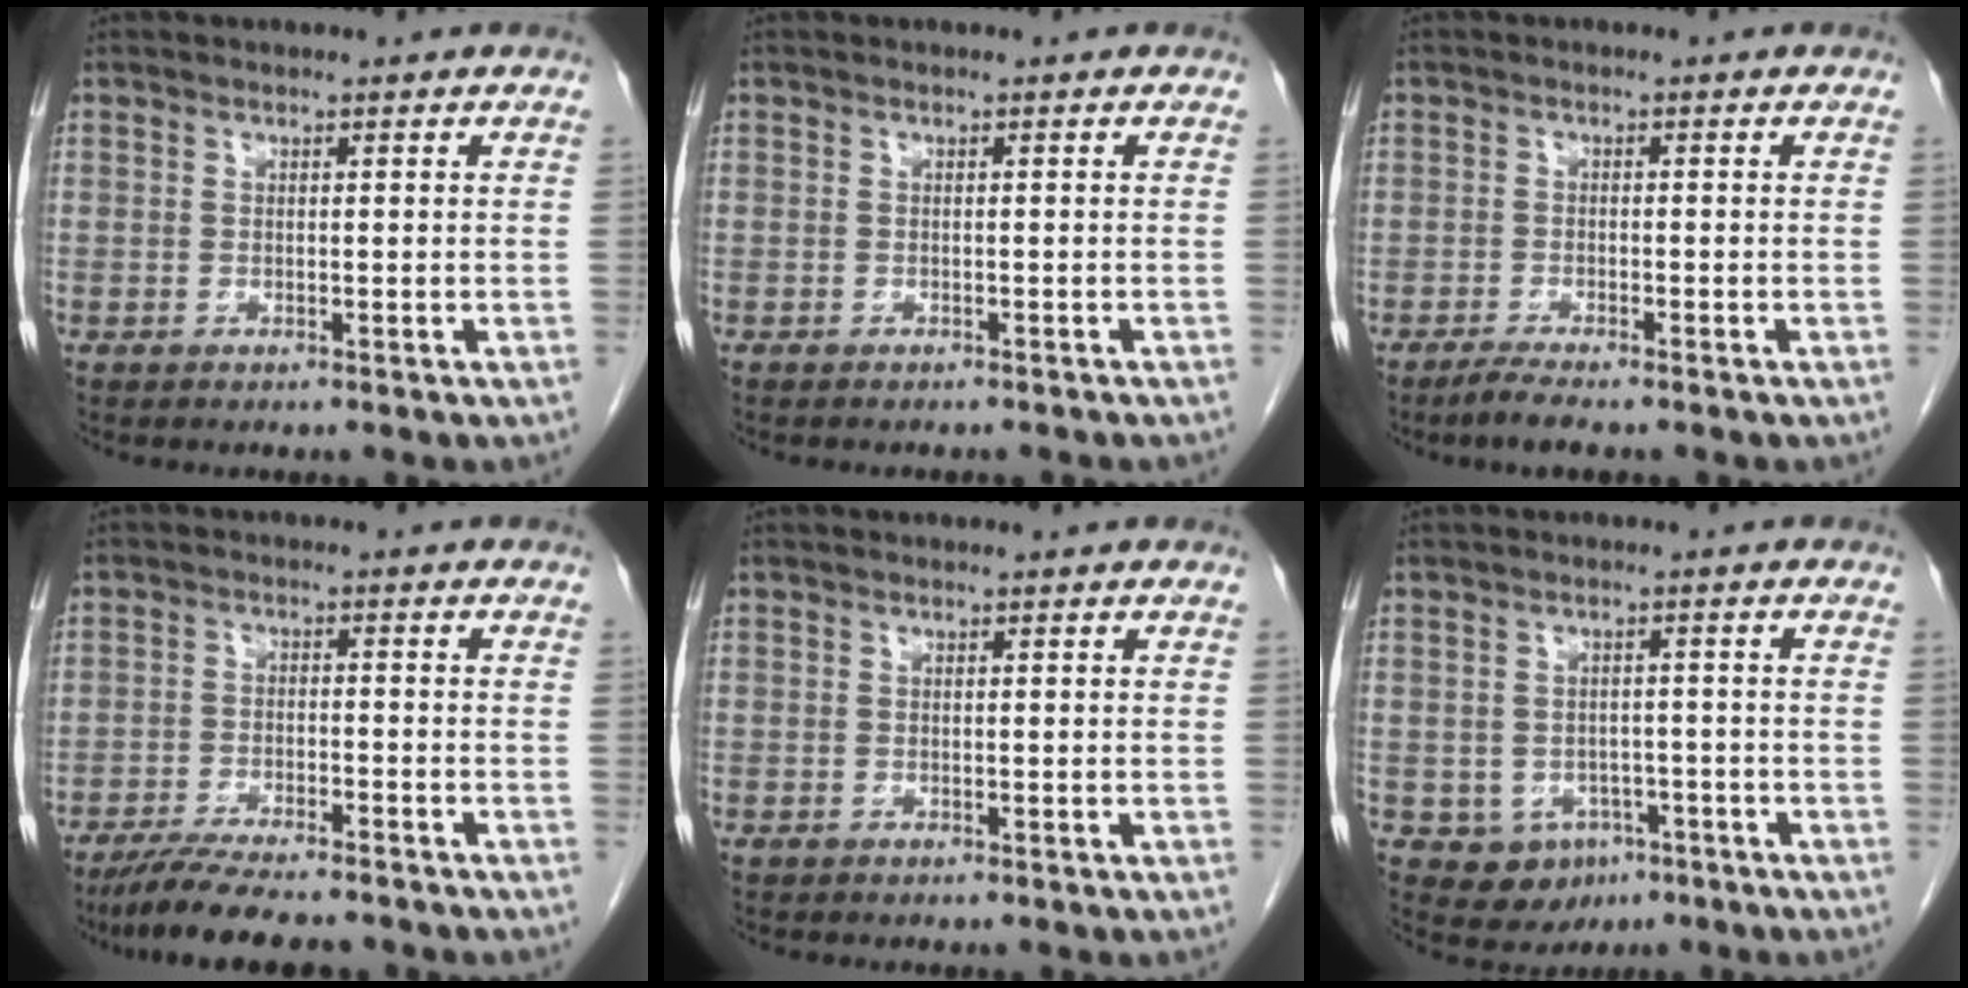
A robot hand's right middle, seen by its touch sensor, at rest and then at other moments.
{"total": 4.6, "force": [-4.1, 1.1, 1.8], "torque": [-0.022, -0.006, -0.045]}
{"total": 1.7, "force": [-1.4, 0.1, 0.9], "torque": [-0.027, -0.005, -0.027]}
{"total": 10.3, "force": [-8.8, 1.5, 5.1], "torque": [-0.081, -0.021, -0.140]}
{"total": 0.0}
{"total": 5.3, "force": [-2.4, 4.4, 1.8], "torque": [-0.024, 0.004, -0.022]}